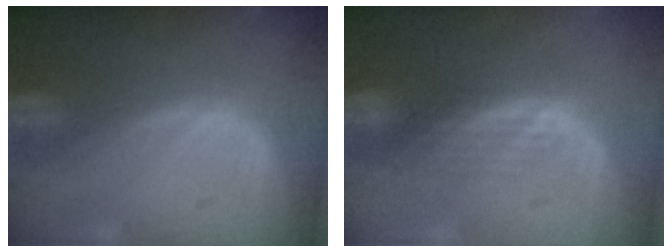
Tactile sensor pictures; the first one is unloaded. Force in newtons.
{"total": 3.7, "press": 3.1, "slide": 2.0}